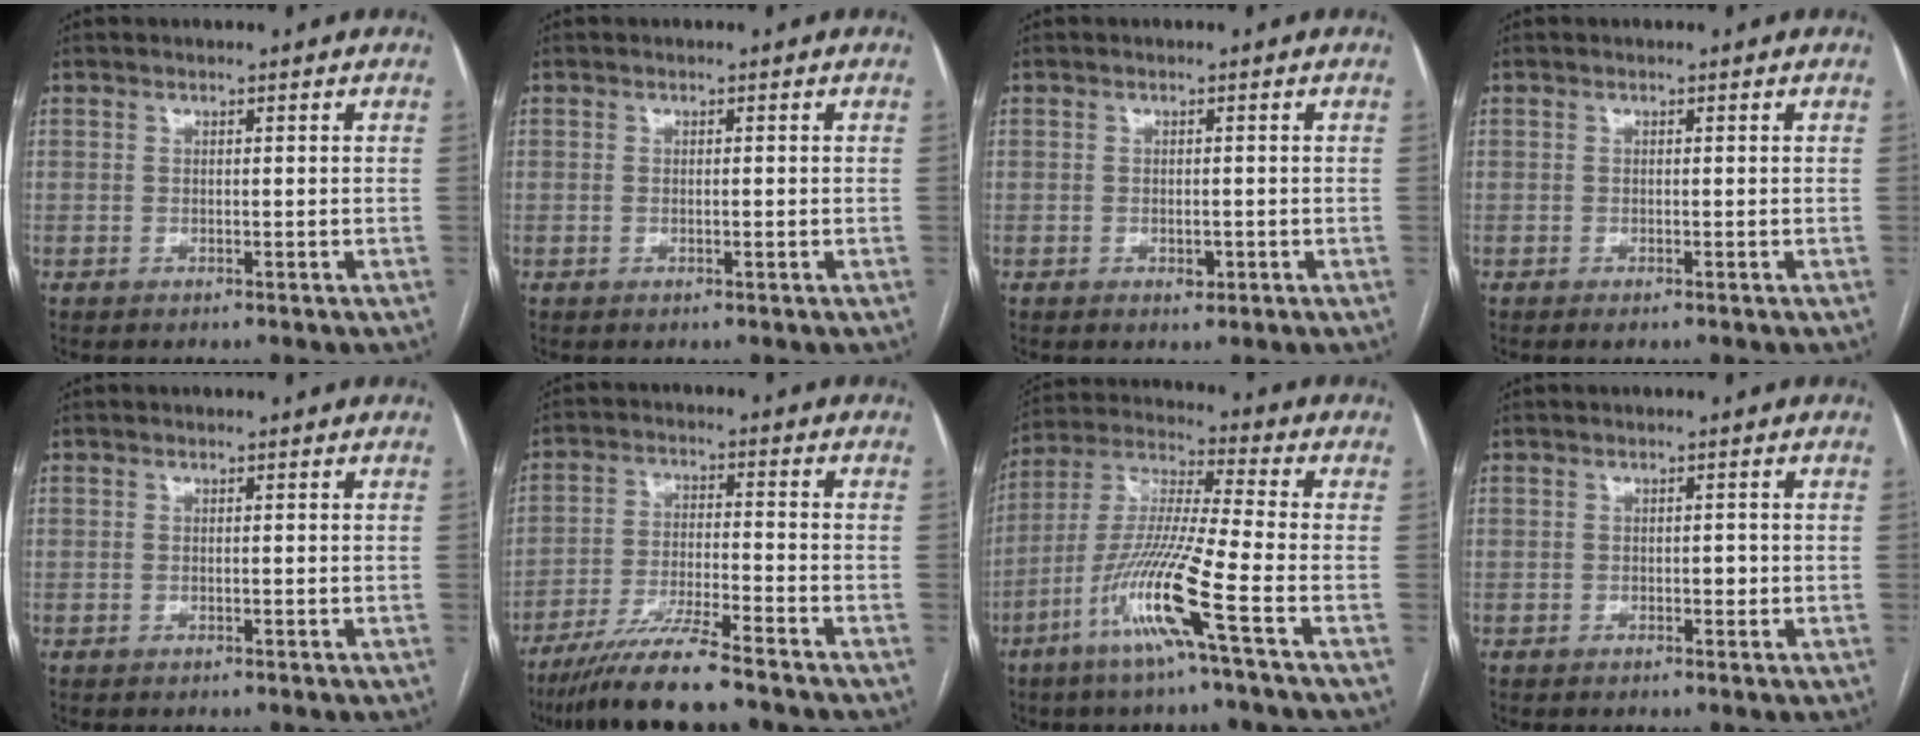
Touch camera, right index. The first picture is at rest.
{"total": 0.8, "force": [-0.1, 0.2, 0.7], "torque": [-0.016, 0.001, 0.001]}
{"total": 1.5, "force": [-0.5, 0.8, 1.1], "torque": [-0.018, -0.001, -0.002]}
{"total": 0.6, "force": [-0.5, -0.1, 0.4], "torque": [-0.006, -0.002, -0.008]}
{"total": 0.0}
{"total": 9.5, "force": [-8.0, -0.6, 5.2], "torque": [-0.089, -0.028, -0.144]}
{"total": 13.3, "force": [-6.2, -1.3, 11.7], "torque": [-0.241, -0.015, -0.126]}
{"total": 1.1, "force": [-0.2, 0.6, 0.9], "torque": [-0.010, 0.002, -0.003]}